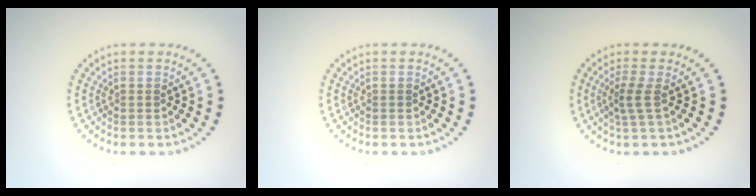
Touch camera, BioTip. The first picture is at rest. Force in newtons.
{"total": 0.0}
{"total": 1.9, "press": 1.2, "slide": 1.5}